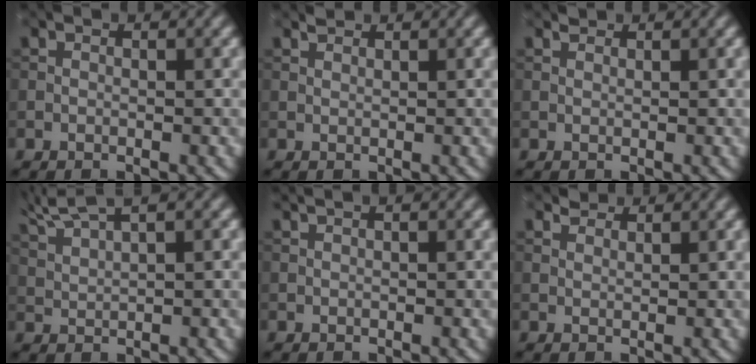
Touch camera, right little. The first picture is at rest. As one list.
[{"total": 0.7, "force": [0.7, 0.1, 0.1], "torque": [-0.005, 0.000, 0.015]}, {"total": 0.6, "force": [0.6, 0.1, 0.1], "torque": [-0.004, 0.000, 0.012]}, {"total": 4.8, "force": [3.9, 0.8, 2.8], "torque": [-0.069, 0.017, 0.070]}, {"total": 1.0, "force": [0.8, 0.3, 0.6], "torque": [-0.012, 0.002, 0.007]}, {"total": 1.2, "force": [1.2, 0.4, 0.2], "torque": [-0.009, 0.000, 0.022]}]